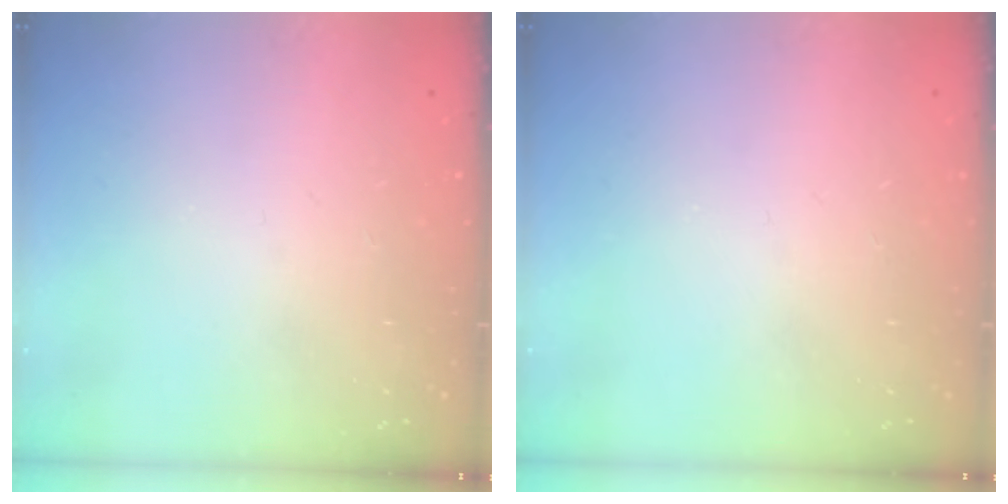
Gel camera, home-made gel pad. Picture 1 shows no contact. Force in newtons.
{"total": 0.0}